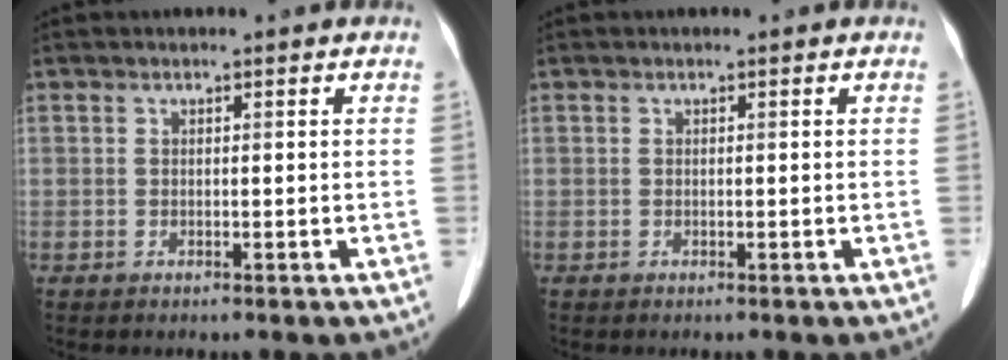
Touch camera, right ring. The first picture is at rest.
{"total": 0.0}